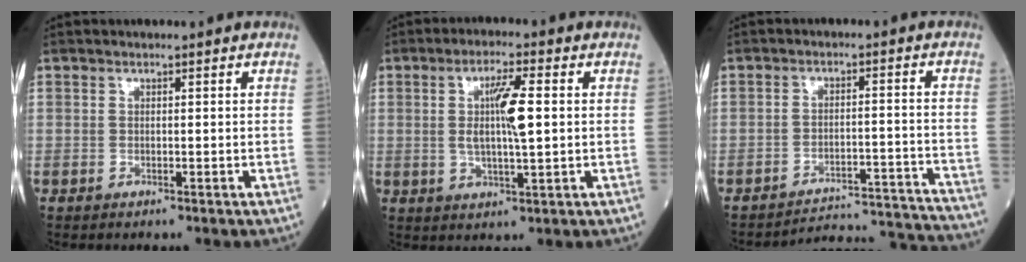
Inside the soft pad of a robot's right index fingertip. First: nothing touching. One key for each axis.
{"total": 7.1, "fx": 0.9, "fy": 0.7, "fz": 7.0, "tx": -0.130, "ty": 0.001, "tz": 0.015}
{"total": 16.1, "fx": -16.0, "fy": -1.1, "fz": 0.7, "tx": 0.013, "ty": 0.018, "tz": -0.207}